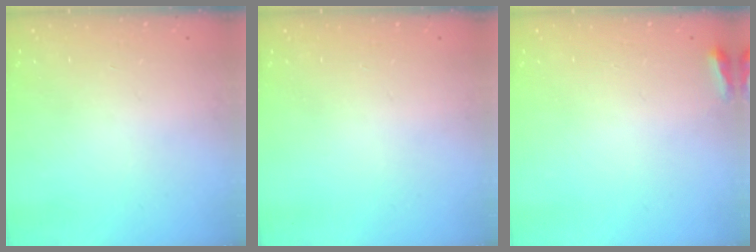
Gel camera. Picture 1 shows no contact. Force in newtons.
{"total": 0.0}
{"total": 4.5, "press": 4.4, "slide": 1.1}